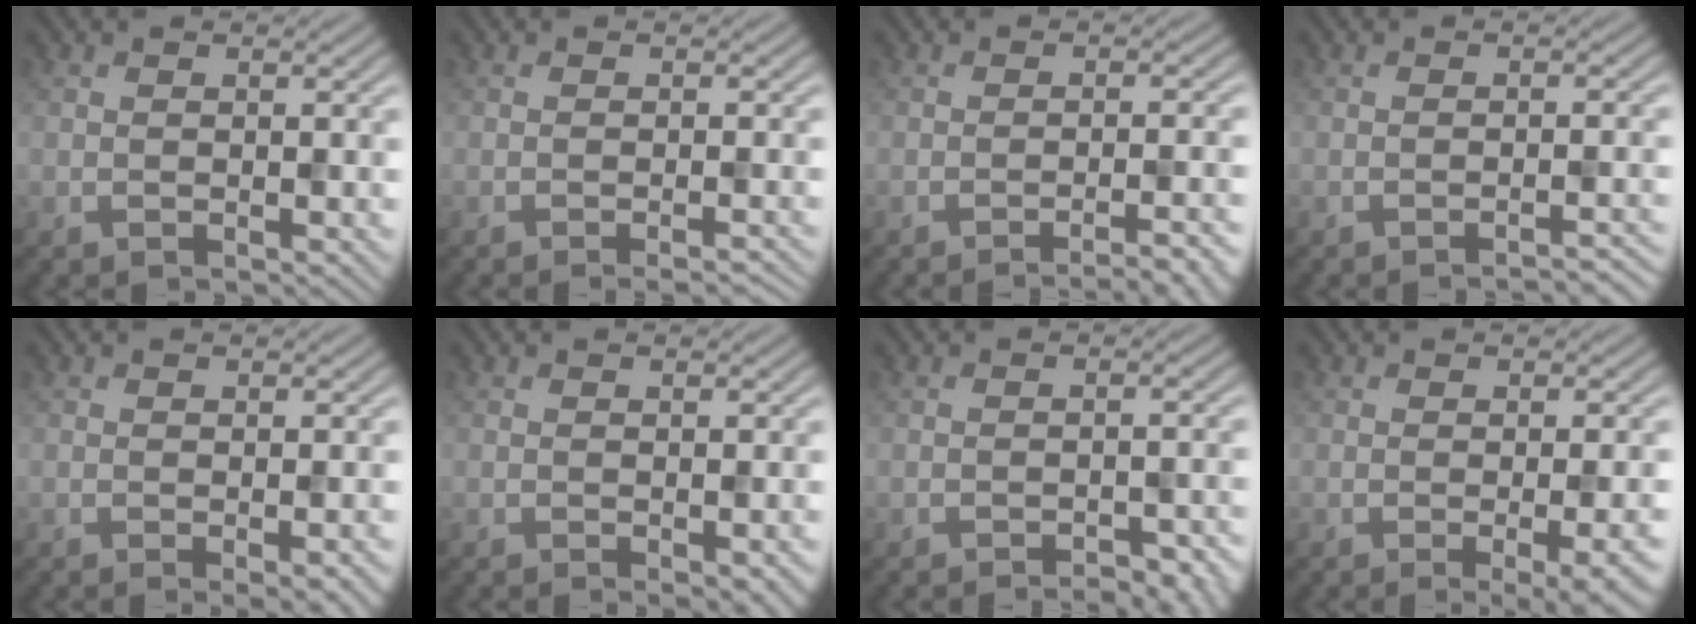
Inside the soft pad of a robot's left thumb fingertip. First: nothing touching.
{"total": 2.0, "force": [-1.2, 0.4, 1.5], "torque": [-0.013, 0.004, -0.025]}
{"total": 4.9, "force": [-3.5, 0.8, 3.4], "torque": [-0.038, 0.016, -0.057]}
{"total": 2.8, "force": [-2.1, 0.4, 1.7], "torque": [-0.016, 0.010, -0.040]}
{"total": 3.1, "force": [-1.2, 0.7, 2.7], "torque": [-0.035, 0.000, -0.016]}
{"total": 2.3, "force": [-1.0, 0.5, 2.0], "torque": [-0.026, -0.001, -0.011]}
{"total": 4.1, "force": [-3.3, 1.0, 2.1], "torque": [-0.030, 0.016, -0.038]}
{"total": 6.3, "force": [-2.1, 1.8, 5.7], "torque": [-0.065, -0.003, -0.018]}